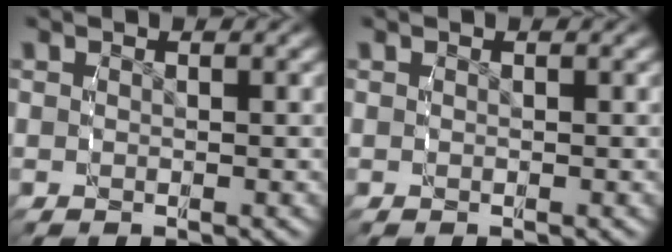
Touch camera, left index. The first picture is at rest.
{"total": 0.0}